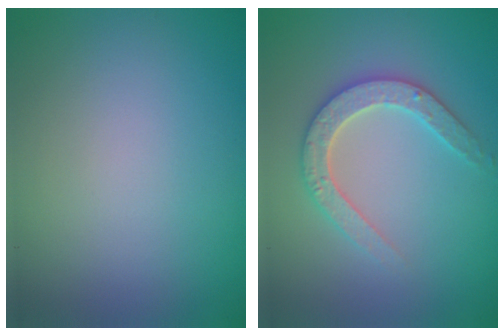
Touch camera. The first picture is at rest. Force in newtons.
{"total": 3.8, "press": 3.7, "slide": 0.8}